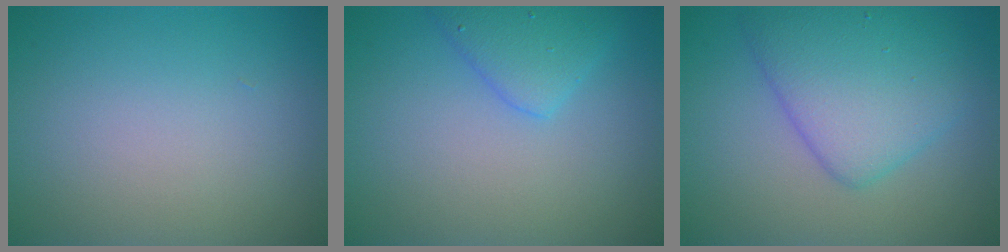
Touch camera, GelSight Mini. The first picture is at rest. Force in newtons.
{"total": 3.0, "press": 3.0, "slide": 0.1}
{"total": 5.9, "press": 5.9, "slide": 0.3}